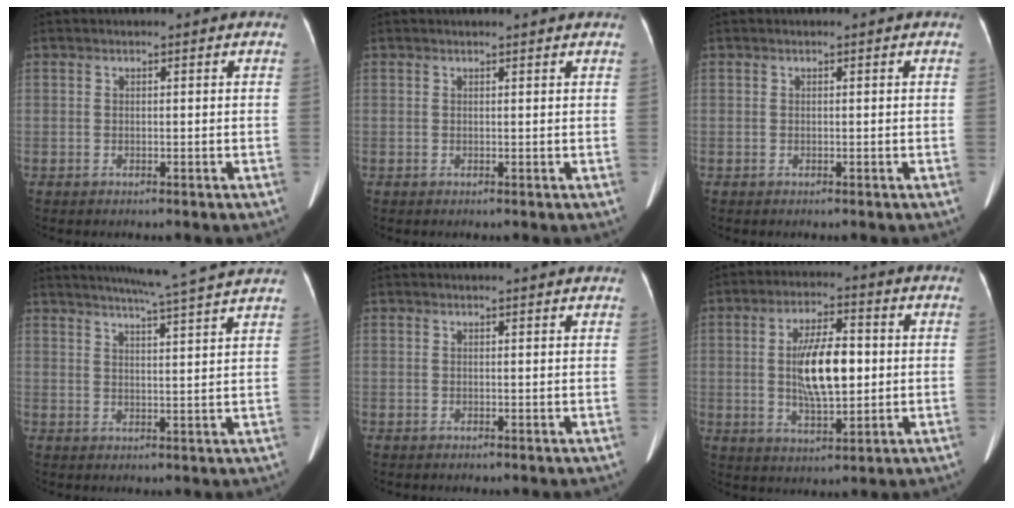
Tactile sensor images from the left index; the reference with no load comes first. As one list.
[{"total": 2.8, "force": [2.6, 0.2, 0.9], "torque": [-0.014, 0.011, 0.026]}, {"total": 0.0}, {"total": 13.1, "force": [11.7, -1.5, 5.7], "torque": [-0.099, -0.005, 0.145]}, {"total": 3.8, "force": [3.6, 0.3, 1.2], "torque": [-0.018, 0.012, 0.035]}, {"total": 10.3, "force": [0.4, 3.3, 9.7], "torque": [-0.184, 0.006, 0.008]}]